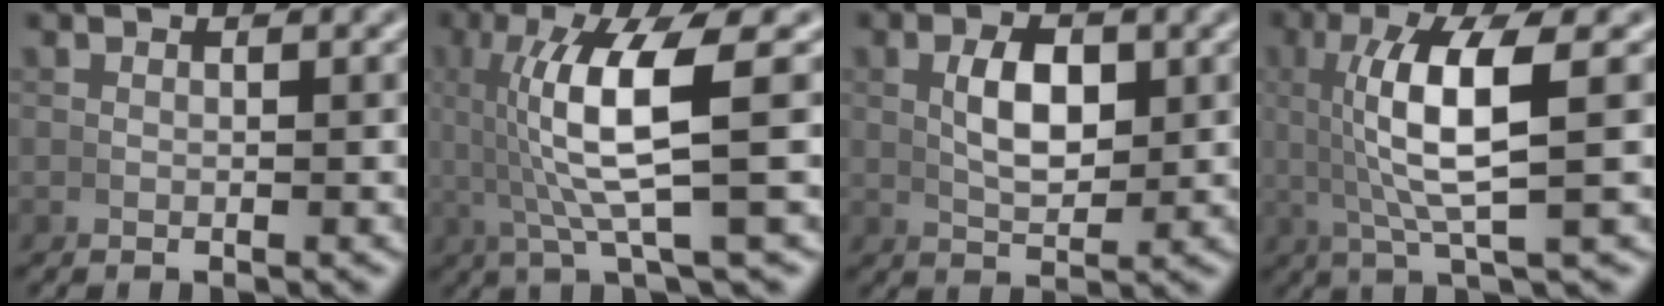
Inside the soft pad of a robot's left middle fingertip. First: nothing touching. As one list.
[{"total": 7.7, "force": [0.9, 1.3, 7.5], "torque": [-0.144, 0.004, 0.019]}, {"total": 4.2, "force": [1.0, 1.9, 3.6], "torque": [-0.057, -0.004, 0.022]}, {"total": 6.6, "force": [1.2, 1.0, 6.4], "torque": [-0.118, 0.003, 0.024]}]